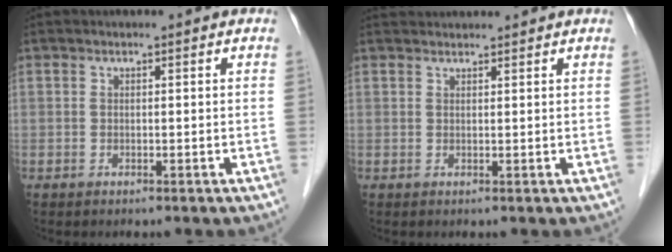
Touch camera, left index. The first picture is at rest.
{"total": 3.9, "force": [3.8, 0.3, 0.6], "torque": [-0.010, 0.036, 0.058]}